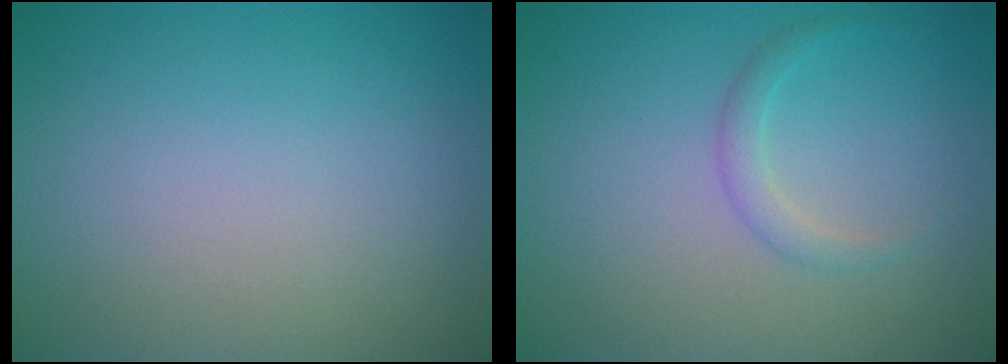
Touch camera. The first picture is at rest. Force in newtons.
{"total": 1.4, "press": 1.3, "slide": 0.1}